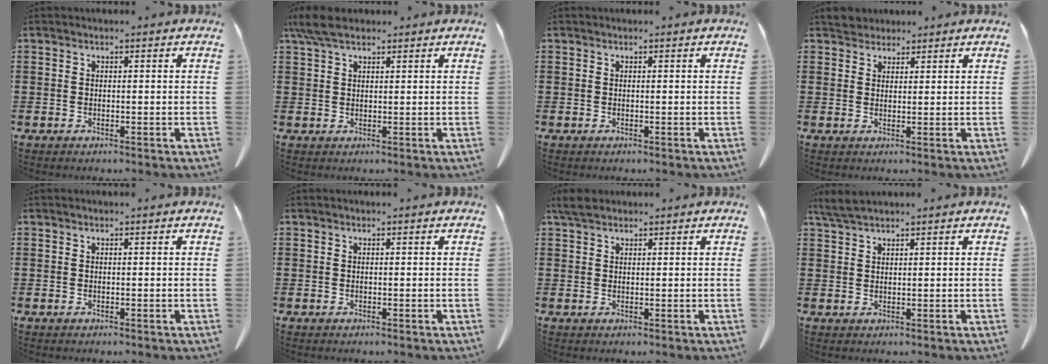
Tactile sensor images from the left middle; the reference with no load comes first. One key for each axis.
{"total": 4.6, "fx": 3.2, "fy": 1.4, "fz": 3.0, "tx": -0.067, "ty": 0.005, "tz": 0.061}
{"total": 0.0}
{"total": 2.7, "fx": 2.5, "fy": 1.0, "fz": 0.3, "tx": -0.006, "ty": 0.000, "tz": 0.047}
{"total": 0.0}
{"total": 0.0}
{"total": 2.4, "fx": 1.8, "fy": 0.9, "fz": 1.3, "tx": -0.032, "ty": 0.005, "tz": 0.036}
{"total": 2.8, "fx": 2.2, "fy": 0.4, "fz": 1.7, "tx": -0.038, "ty": 0.003, "tz": 0.043}